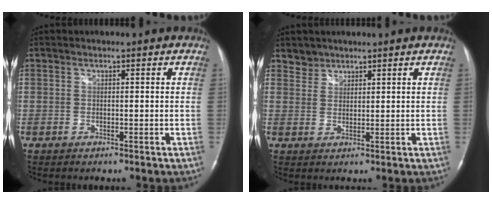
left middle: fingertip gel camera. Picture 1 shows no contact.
{"total": 2.3, "force": [1.9, 1.2, -0.4], "torque": [0.014, 0.009, 0.031]}